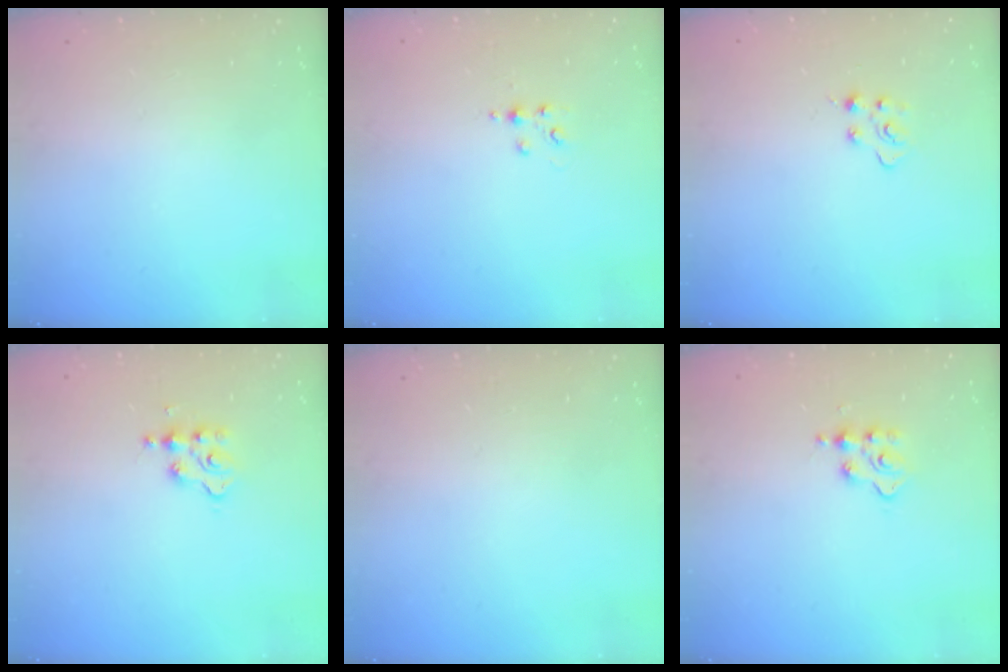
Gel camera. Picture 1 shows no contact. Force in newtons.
{"total": 4.2, "press": 4.2, "slide": 0.4}
{"total": 2.9, "press": 2.9, "slide": 0.3}
{"total": 2.7, "press": 2.6, "slide": 0.3}
{"total": 0.0}
{"total": 3.0, "press": 3.0, "slide": 0.5}